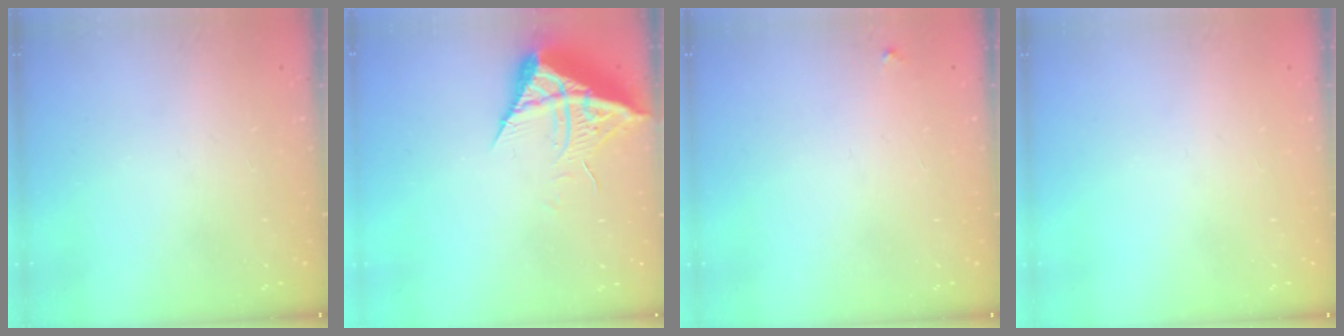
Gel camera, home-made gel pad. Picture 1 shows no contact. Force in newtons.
{"total": 13.1, "press": 13.1, "slide": 0.9}
{"total": 2.3, "press": 2.3, "slide": 0.2}
{"total": 0.0}